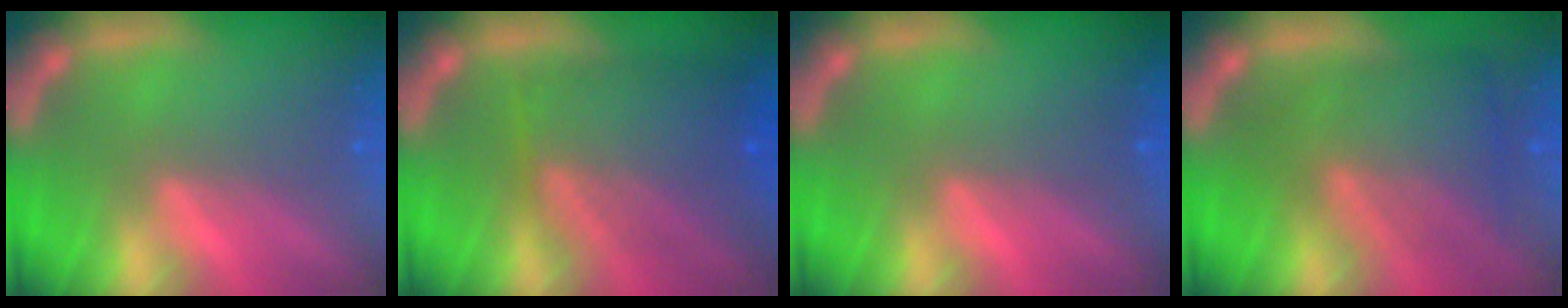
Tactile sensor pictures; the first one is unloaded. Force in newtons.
{"total": 8.0}
{"total": 0.0}
{"total": 7.6}